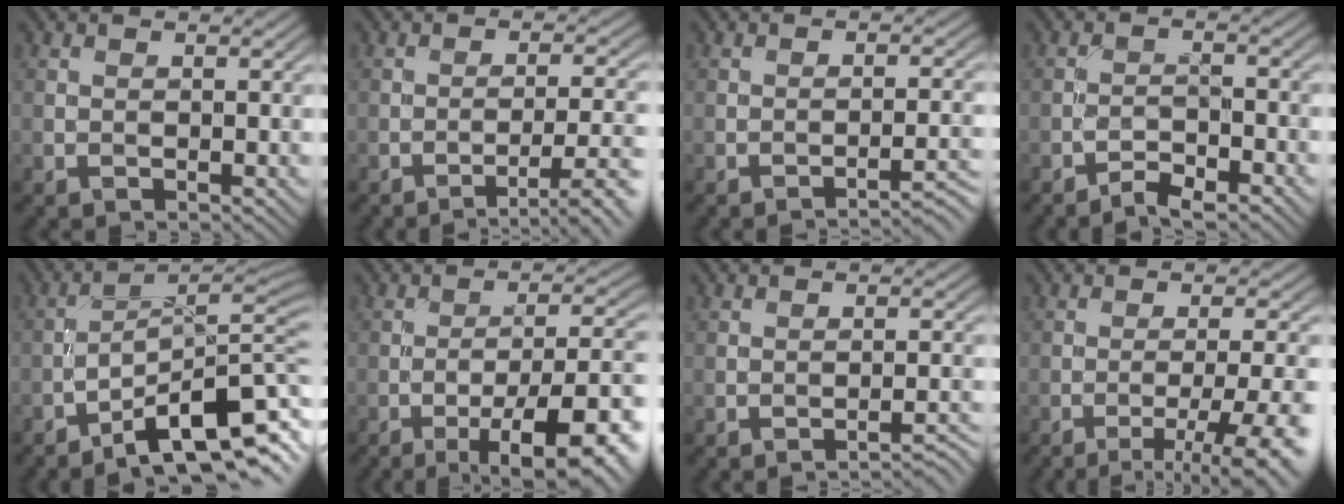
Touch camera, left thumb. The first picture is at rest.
{"total": 6.1, "force": [-3.4, 1.3, 4.9], "torque": [-0.080, 0.001, -0.045]}
{"total": 3.7, "force": [-2.7, 0.4, 2.5], "torque": [-0.037, 0.011, -0.046]}
{"total": 3.3, "force": [-2.9, 0.5, 1.6], "torque": [-0.031, 0.005, -0.056]}
{"total": 11.6, "force": [-7.5, 2.4, 8.5], "torque": [-0.137, -0.001, -0.125]}
{"total": 12.7, "force": [-6.5, 3.3, 10.4], "torque": [-0.153, 0.007, -0.090]}
{"total": 3.0, "force": [-2.5, 0.2, 1.7], "torque": [-0.026, 0.011, -0.041]}
{"total": 9.9, "force": [-5.8, 2.1, 7.8], "torque": [-0.121, -0.003, -0.071]}